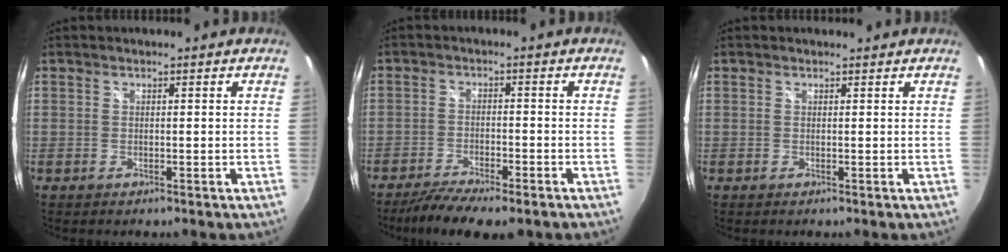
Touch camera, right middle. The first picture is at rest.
{"total": 9.3, "force": [-7.2, 2.1, 5.4], "torque": [-0.122, -0.026, -0.121]}
{"total": 0.8, "force": [0.8, 0.2, -0.1], "torque": [-0.001, 0.001, 0.012]}